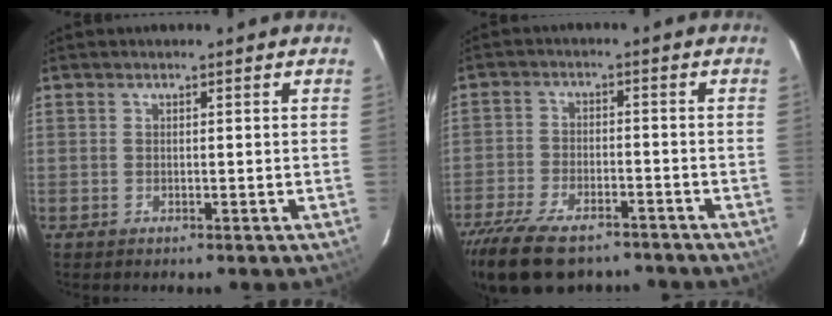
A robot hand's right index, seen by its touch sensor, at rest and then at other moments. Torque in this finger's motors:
{"motor_torque": [1.34, -0.80, 0.78, 0.21]}